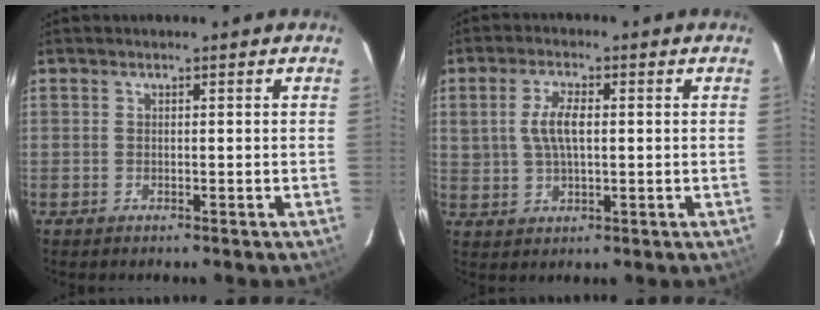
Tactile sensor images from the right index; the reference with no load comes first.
{"total": 6.0, "force": [0.9, 2.7, 5.3], "torque": [-0.104, 0.006, 0.022]}